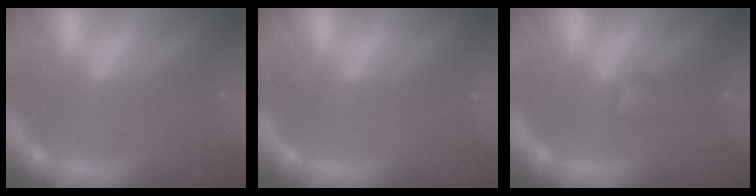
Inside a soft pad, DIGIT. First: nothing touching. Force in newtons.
{"total": 0.0}
{"total": 1.4}